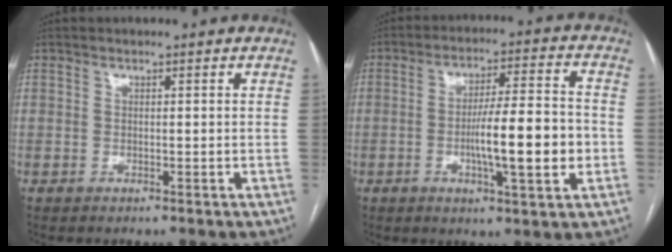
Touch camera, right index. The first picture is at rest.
{"total": 12.0, "force": [-2.3, 1.2, 11.7], "torque": [-0.190, 0.005, -0.038]}